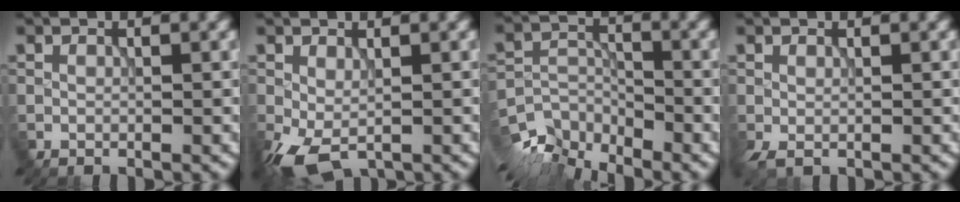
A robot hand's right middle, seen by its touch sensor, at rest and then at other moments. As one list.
[{"total": 4.0, "force": [-1.5, 2.2, 3.0], "torque": [-0.081, -0.011, -0.025]}, {"total": 8.4, "force": [-7.5, 3.1, 1.8], "torque": [-0.023, -0.009, -0.121]}, {"total": 1.2, "force": [-0.3, 0.5, 1.0], "torque": [-0.032, -0.006, -0.005]}]